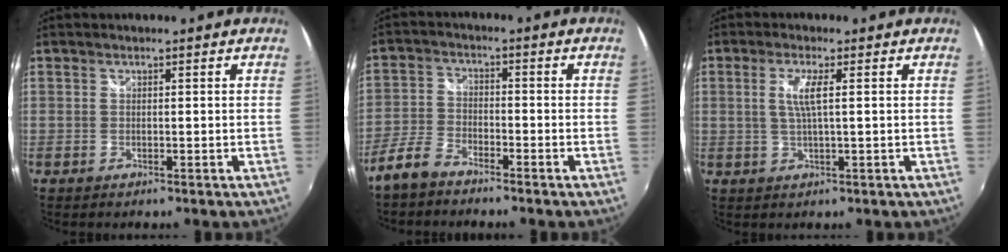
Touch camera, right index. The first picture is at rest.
{"total": 5.6, "force": [-4.5, 2.2, 2.6], "torque": [-0.064, 0.006, -0.095]}
{"total": 3.8, "force": [0.7, 0.2, 3.8], "torque": [-0.076, -0.001, 0.013]}